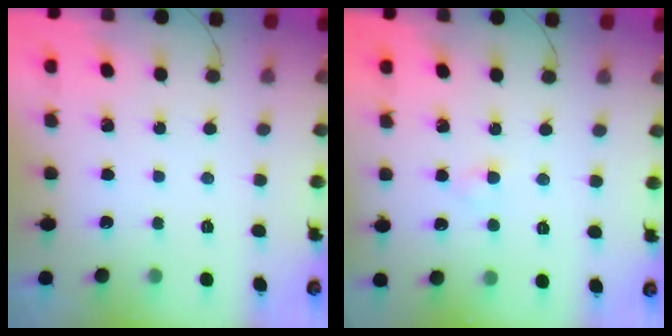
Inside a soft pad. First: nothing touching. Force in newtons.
{"total": 2.4, "press": 2.2, "slide": 1.0}